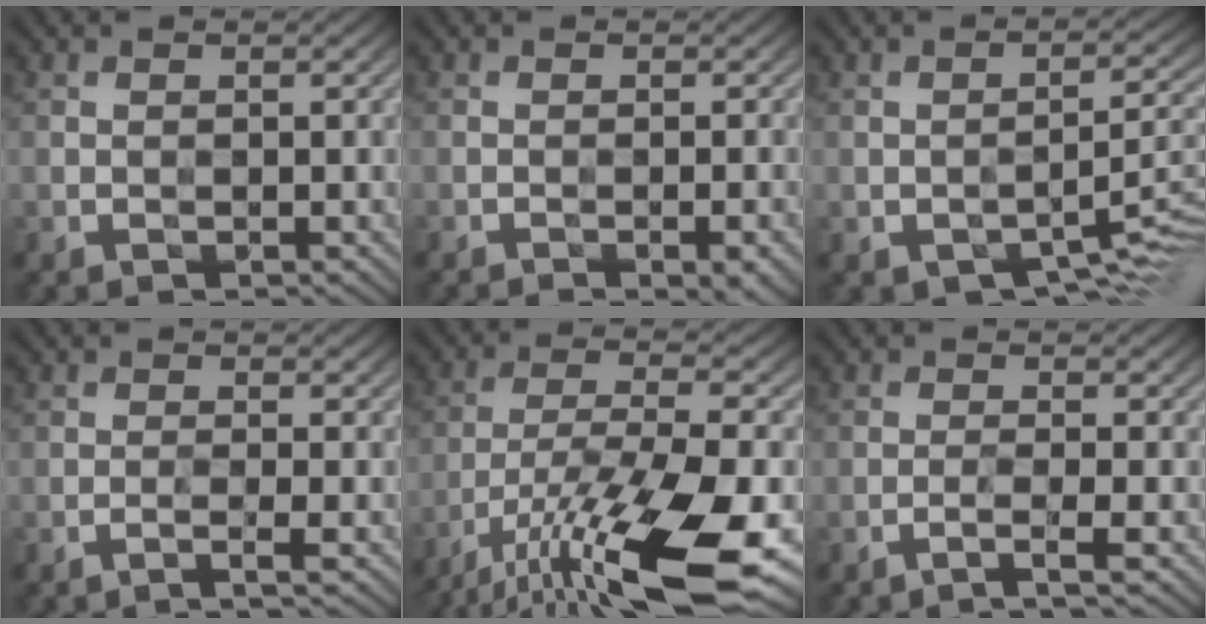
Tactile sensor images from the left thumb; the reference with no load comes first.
{"total": 3.3, "force": [-2.3, 0.4, 2.4], "torque": [-0.037, 0.007, -0.034]}
{"total": 6.1, "force": [-3.0, 2.6, 4.6], "torque": [-0.065, -0.003, -0.044]}
{"total": 1.9, "force": [-1.1, 0.2, 1.6], "torque": [-0.016, 0.006, -0.035]}
{"total": 16.2, "force": [-9.7, 4.6, 12.2], "torque": [-0.246, -0.025, -0.172]}
{"total": 2.3, "force": [-1.4, 0.2, 1.8], "torque": [-0.020, 0.007, -0.044]}